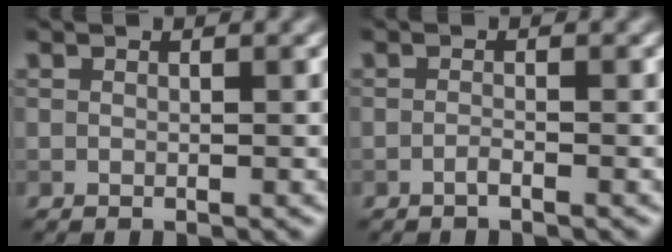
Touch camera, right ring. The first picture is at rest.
{"total": 0.8, "force": [-0.6, 0.1, 0.6], "torque": [-0.011, 0.004, -0.013]}